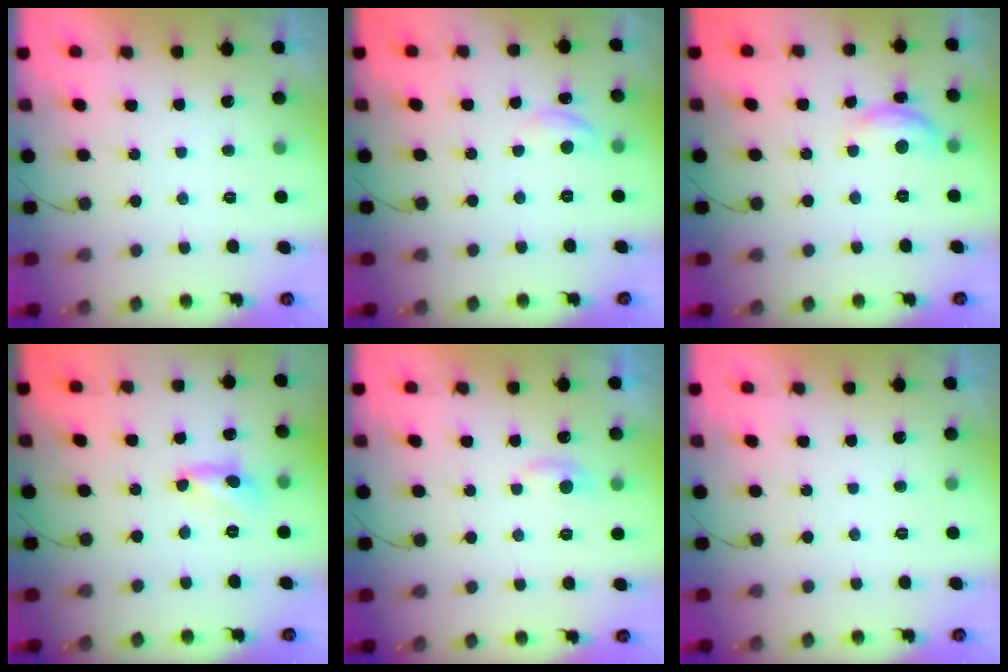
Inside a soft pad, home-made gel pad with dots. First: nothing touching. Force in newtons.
{"total": 6.2, "press": 6.2, "slide": 0.6}
{"total": 9.3, "press": 9.3, "slide": 0.5}
{"total": 3.8, "press": 3.8, "slide": 0.2}
{"total": 4.6, "press": 4.5, "slide": 0.6}
{"total": 0.0}